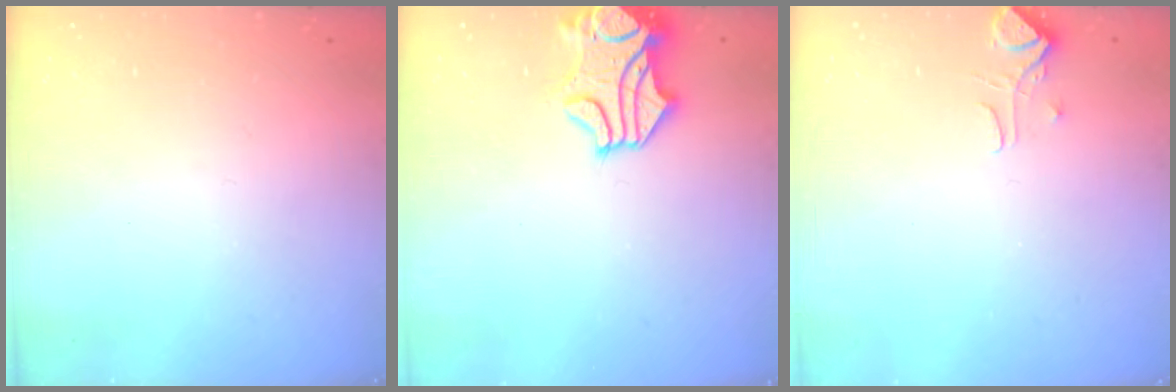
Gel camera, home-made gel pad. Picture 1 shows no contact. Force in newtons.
{"total": 1.9, "press": 1.4, "slide": 1.3}
{"total": 0.9, "press": 0.5, "slide": 0.8}